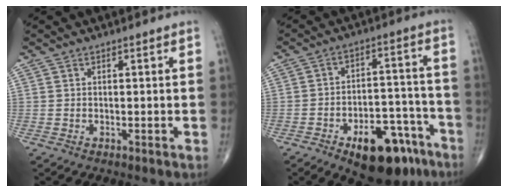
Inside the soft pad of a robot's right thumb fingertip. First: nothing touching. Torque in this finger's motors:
{"motor_torque": [2.12, 1.04, 1.28, -1.45, 0.08]}